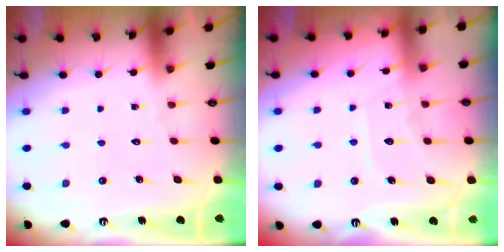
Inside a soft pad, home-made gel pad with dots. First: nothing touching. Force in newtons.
{"total": 8.4, "press": 8.4, "slide": 0.7}